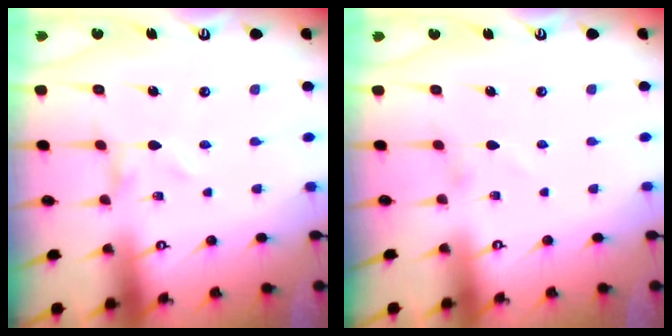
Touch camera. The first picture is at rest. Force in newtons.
{"total": 1.5, "press": 1.5, "slide": 0.4}